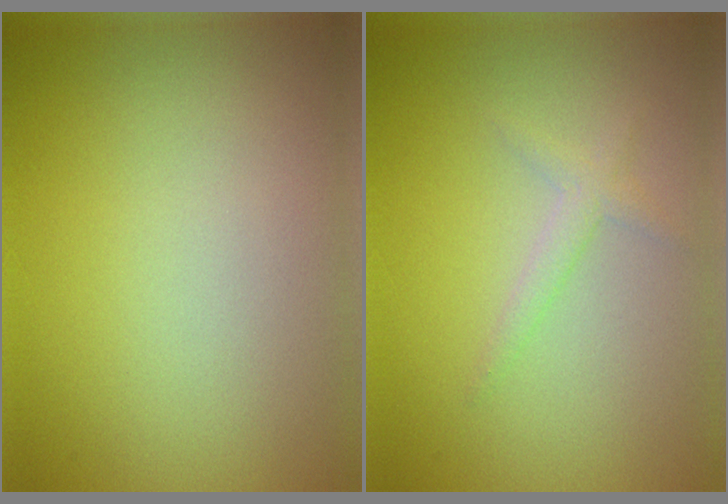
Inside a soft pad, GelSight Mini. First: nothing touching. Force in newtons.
{"total": 1.3, "press": 1.3, "slide": 0.1}